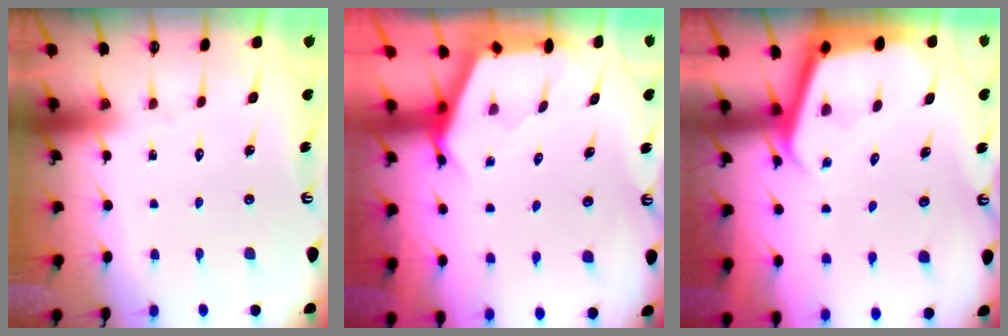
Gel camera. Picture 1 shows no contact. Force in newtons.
{"total": 2.5, "press": 2.5, "slide": 0.3}
{"total": 3.8, "press": 3.8, "slide": 0.2}